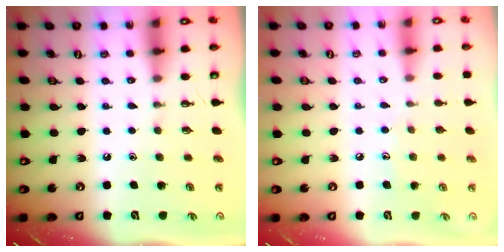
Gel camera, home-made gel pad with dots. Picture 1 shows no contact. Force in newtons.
{"total": 5.5, "press": 5.5, "slide": 0.5}